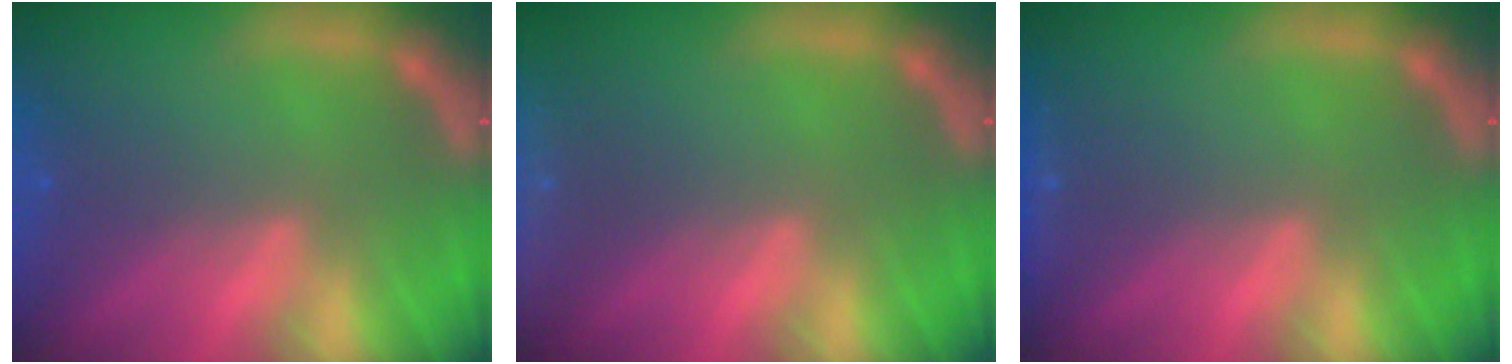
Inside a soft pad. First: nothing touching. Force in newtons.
{"total": 8.5}
{"total": 0.9}